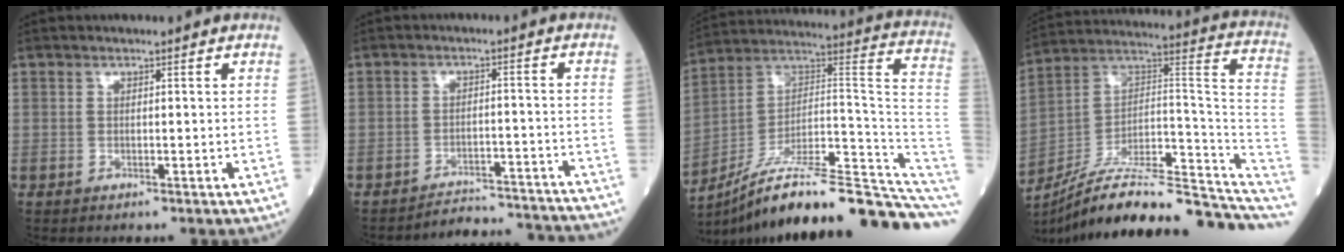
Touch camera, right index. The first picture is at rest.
{"total": 12.8, "force": [-12.7, 0.6, 0.8], "torque": [0.009, 0.020, -0.158]}
{"total": 24.2, "force": [-19.0, 2.2, 15.0], "torque": [-0.144, 0.057, -0.292]}
{"total": 23.2, "force": [-19.8, 4.1, 11.4], "torque": [-0.127, 0.050, -0.306]}